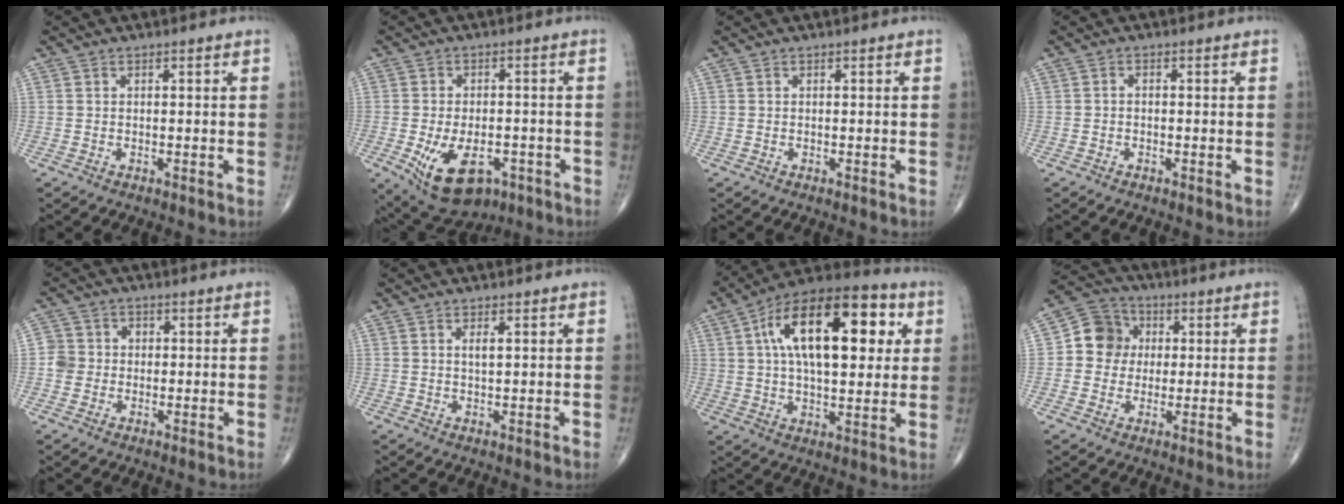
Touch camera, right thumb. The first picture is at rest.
{"total": 12.8, "force": [-5.4, 7.3, 9.0], "torque": [-0.141, 0.007, -0.069]}
{"total": 0.0}
{"total": 0.7, "force": [-0.3, 0.4, 0.5], "torque": [-0.006, 0.003, -0.009]}
{"total": 4.2, "force": [-0.4, 4.1, 1.1], "torque": [0.003, 0.012, -0.012]}
{"total": 1.8, "force": [0.7, 0.5, 1.6], "torque": [-0.030, -0.002, 0.011]}
{"total": 23.7, "force": [6.3, 11.3, 19.9], "torque": [-0.298, 0.016, 0.089]}
{"total": 8.7, "force": [0.9, 7.9, 3.4], "torque": [-0.028, 0.012, 0.003]}